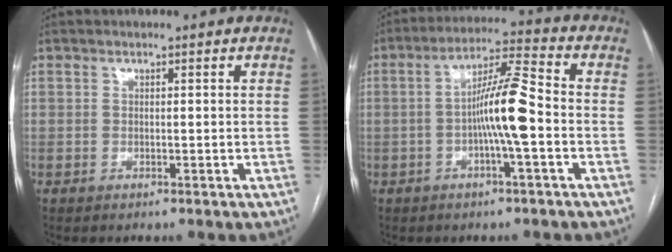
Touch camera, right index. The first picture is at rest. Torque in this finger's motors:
{"motor_torque": [0.44, -0.14, 0.30, 0.11]}